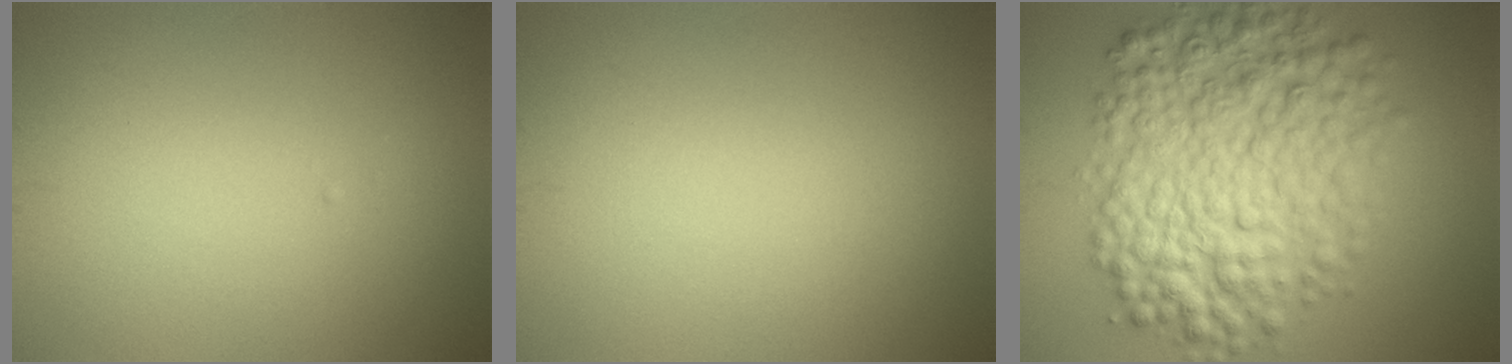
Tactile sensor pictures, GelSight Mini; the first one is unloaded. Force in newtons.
{"total": 0.0}
{"total": 9.8, "press": 9.8, "slide": 0.1}